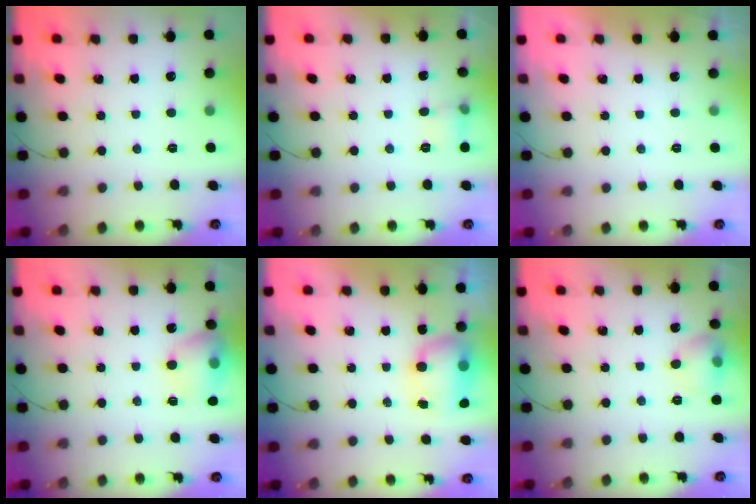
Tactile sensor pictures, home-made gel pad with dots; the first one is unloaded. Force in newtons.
{"total": 6.0, "press": 5.6, "slide": 2.0}
{"total": 0.0}
{"total": 12.8, "press": 12.7, "slide": 1.5}
{"total": 7.5, "press": 7.4, "slide": 1.1}
{"total": 7.9, "press": 7.8, "slide": 1.3}